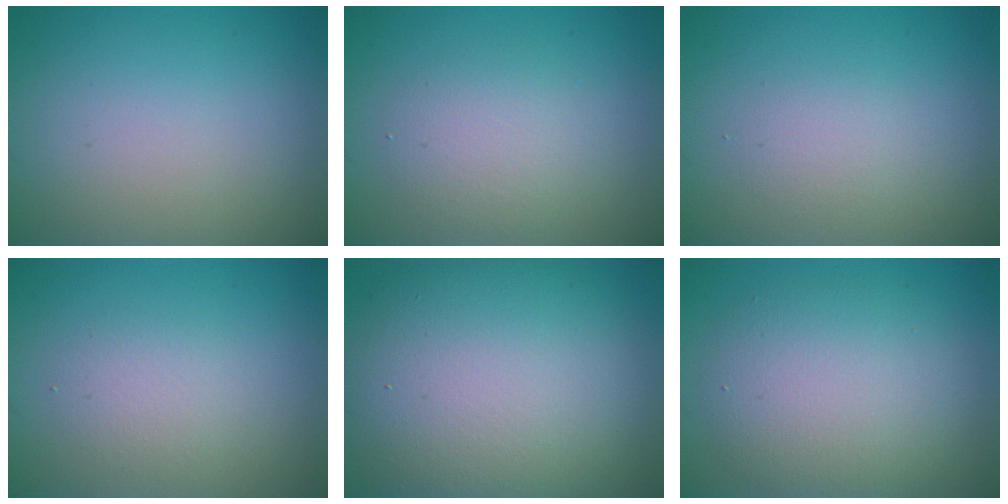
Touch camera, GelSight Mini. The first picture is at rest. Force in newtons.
{"total": 2.9, "press": 2.9, "slide": 0.2}
{"total": 1.4, "press": 1.4, "slide": 0.0}
{"total": 2.0, "press": 2.0, "slide": 0.1}
{"total": 13.8, "press": 13.8, "slide": 1.2}
{"total": 5.9, "press": 5.9, "slide": 0.4}